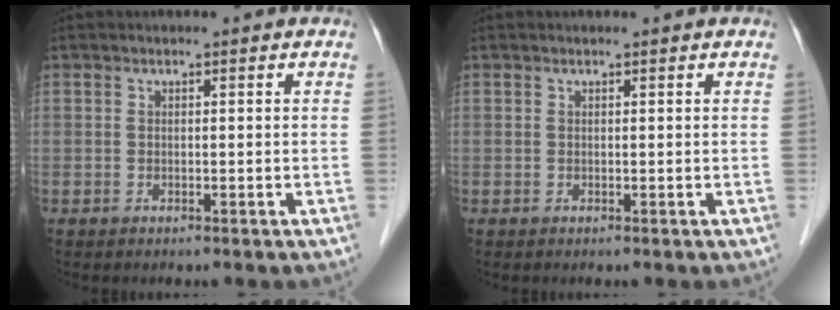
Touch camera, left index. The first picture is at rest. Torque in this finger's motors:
{"motor_torque": [0.32, 0.04, 0.00, -0.01]}